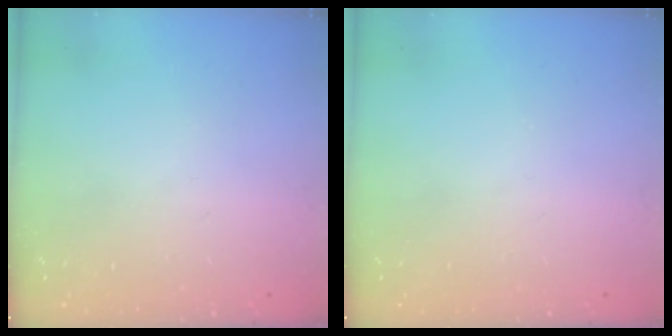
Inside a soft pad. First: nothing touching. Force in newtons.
{"total": 0.0}